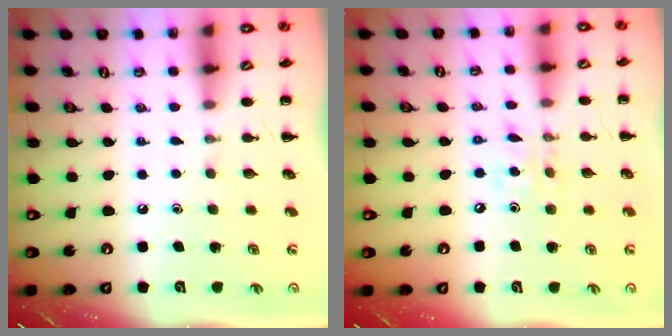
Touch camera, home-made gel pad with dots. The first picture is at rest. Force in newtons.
{"total": 5.5, "press": 5.4, "slide": 1.3}